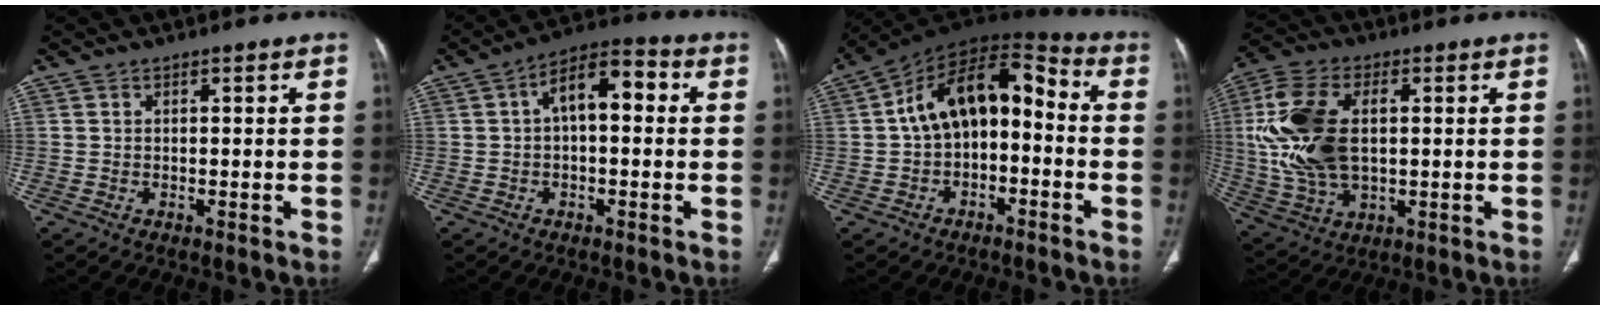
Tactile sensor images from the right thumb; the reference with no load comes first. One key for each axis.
{"total": 9.6, "fx": 1.4, "fy": 4.8, "fz": 8.2, "tx": -0.118, "ty": 0.034, "tz": 0.012}
{"total": 14.3, "fx": -0.8, "fy": 8.9, "fz": 11.2, "tx": -0.150, "ty": 0.062, "tz": -0.025}
{"total": 17.5, "fx": 1.8, "fy": 10.2, "fz": 14.2, "tx": -0.304, "ty": 0.001, "tz": 0.040}